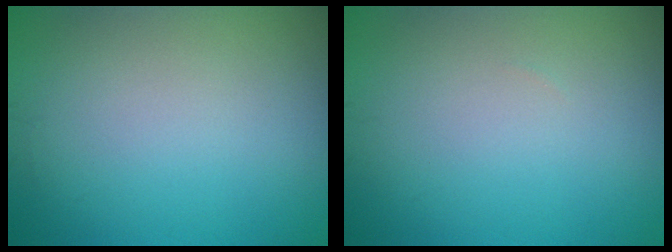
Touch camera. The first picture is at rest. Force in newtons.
{"total": 0.0}